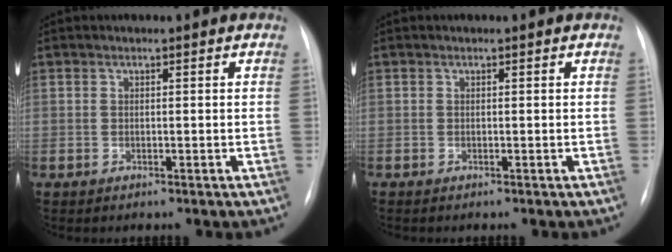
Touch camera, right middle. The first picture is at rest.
{"total": 0.0}